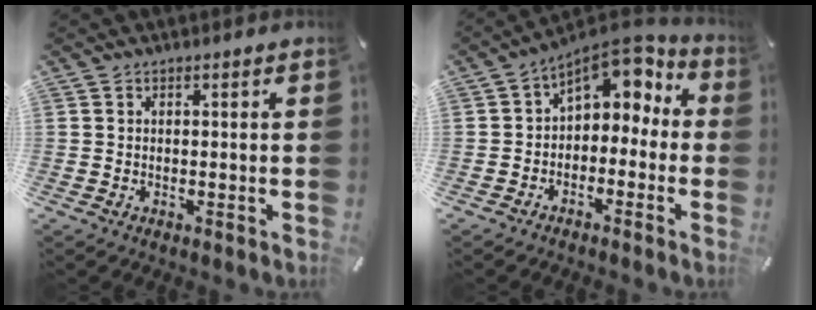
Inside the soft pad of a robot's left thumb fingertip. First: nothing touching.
{"total": 7.0, "force": [3.4, 5.1, 3.2], "torque": [-0.045, -0.032, 0.062]}